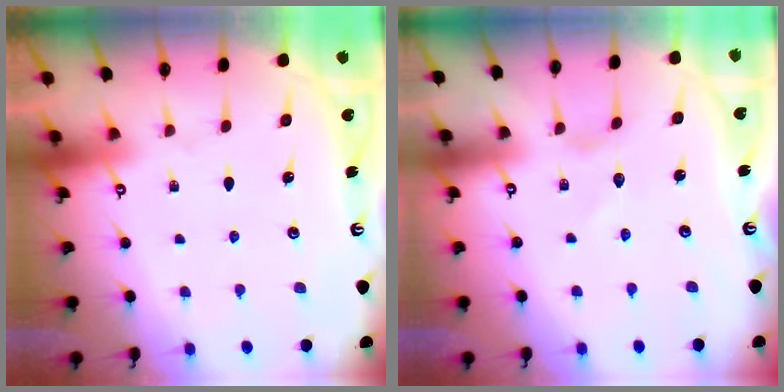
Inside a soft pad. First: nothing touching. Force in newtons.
{"total": 0.8, "press": 0.8, "slide": 0.1}